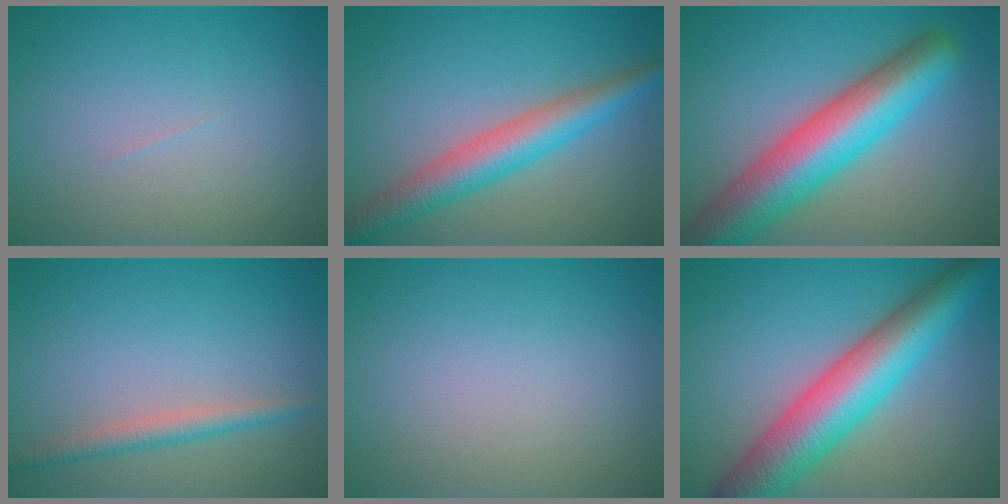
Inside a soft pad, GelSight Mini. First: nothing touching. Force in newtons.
{"total": 5.5, "press": 5.5, "slide": 0.1}
{"total": 10.0, "press": 10.0, "slide": 0.4}
{"total": 2.4, "press": 2.4, "slide": 0.0}
{"total": 0.0}
{"total": 9.7, "press": 9.7, "slide": 0.3}